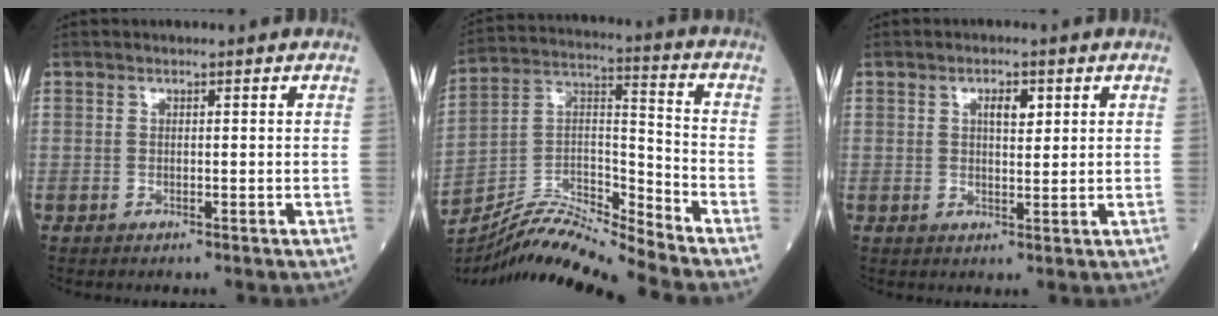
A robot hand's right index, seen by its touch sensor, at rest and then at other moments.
{"total": 13.2, "force": [-12.6, -1.3, 3.6], "torque": [-0.063, 0.034, -0.234]}
{"total": 3.0, "force": [1.2, 1.2, 2.5], "torque": [-0.041, 0.001, 0.020]}